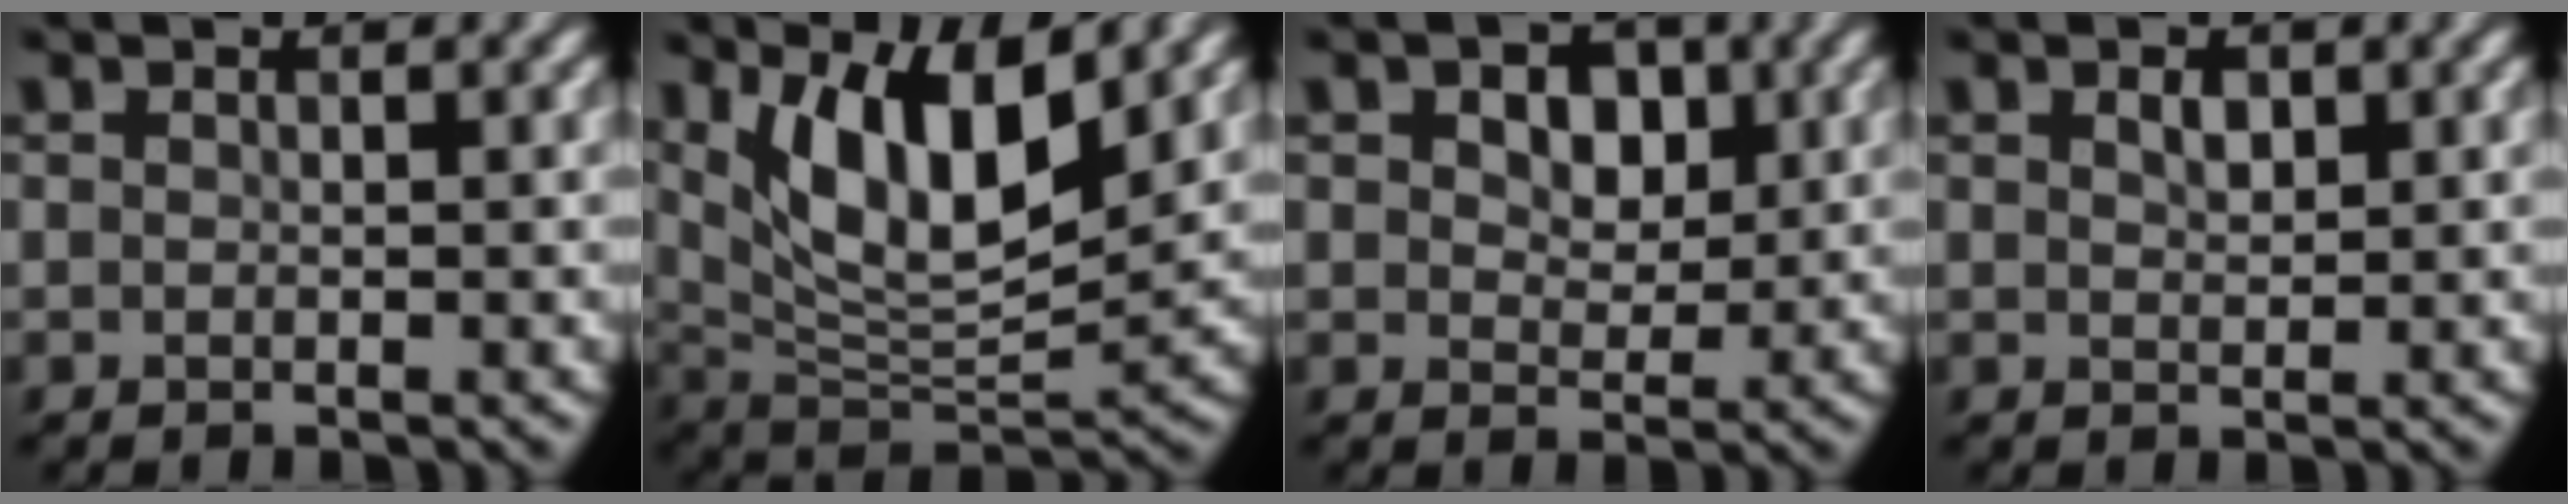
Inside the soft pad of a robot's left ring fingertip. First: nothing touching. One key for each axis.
{"total": 9.1, "fx": 3.8, "fy": 3.5, "fz": 7.4, "tx": -0.133, "ty": -0.018, "tz": 0.072}
{"total": 4.8, "fx": 1.8, "fy": 3.2, "fz": 3.2, "tx": -0.045, "ty": 0.008, "tz": 0.008}
{"total": 1.4, "fx": 0.7, "fy": 0.8, "fz": 0.9, "tx": -0.015, "ty": 0.001, "tz": 0.014}